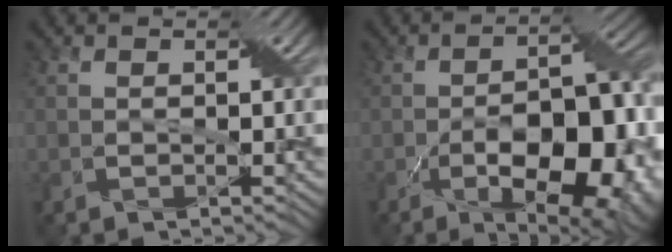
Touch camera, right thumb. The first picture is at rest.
{"total": 14.9, "force": [-5.2, 6.8, 12.2], "torque": [-0.166, -0.011, -0.078]}